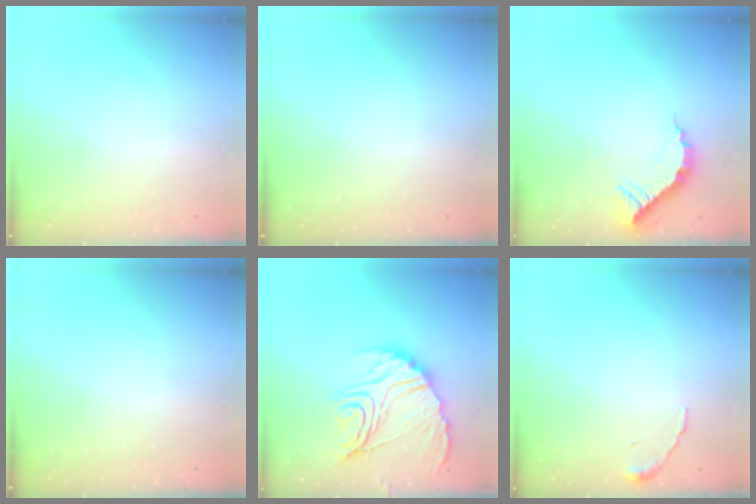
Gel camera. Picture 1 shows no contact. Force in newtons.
{"total": 0.0}
{"total": 11.9, "press": 11.9, "slide": 0.8}
{"total": 0.0}
{"total": 22.6, "press": 22.5, "slide": 2.3}
{"total": 5.0, "press": 5.0, "slide": 0.2}